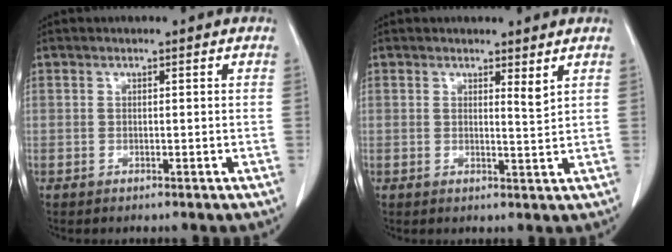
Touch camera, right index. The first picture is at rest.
{"total": 1.8, "force": [1.3, 0.0, 1.2], "torque": [-0.020, -0.015, 0.020]}